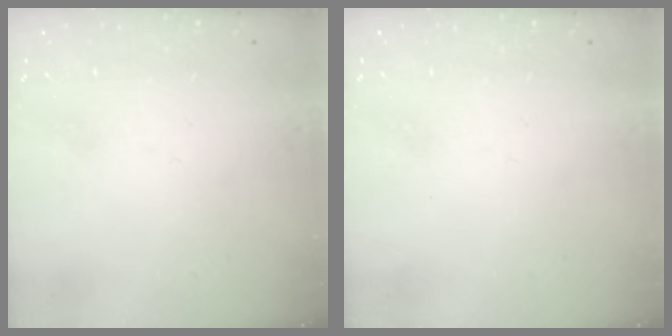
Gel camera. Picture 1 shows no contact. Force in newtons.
{"total": 0.0}